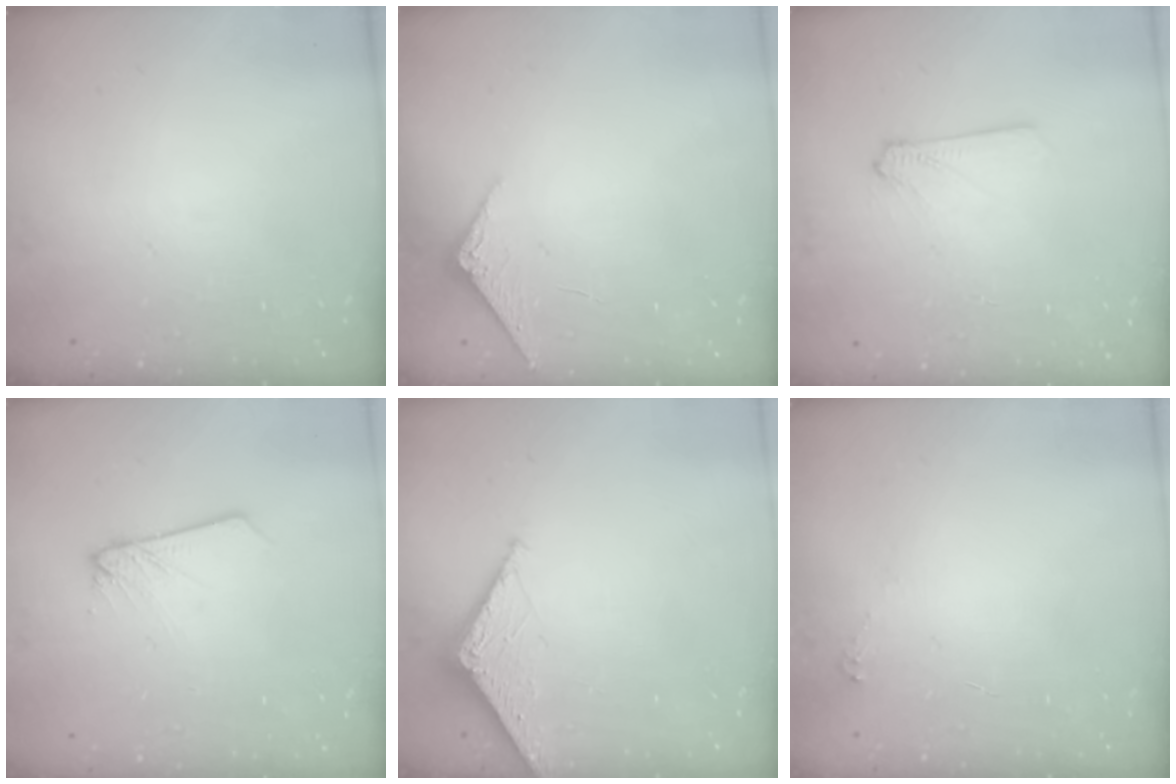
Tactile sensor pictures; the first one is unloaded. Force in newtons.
{"total": 3.5, "press": 3.5, "slide": 0.4}
{"total": 2.9, "press": 2.9, "slide": 0.4}
{"total": 2.0, "press": 2.0, "slide": 0.2}
{"total": 4.8, "press": 4.8, "slide": 0.5}
{"total": 3.1, "press": 3.0, "slide": 0.5}